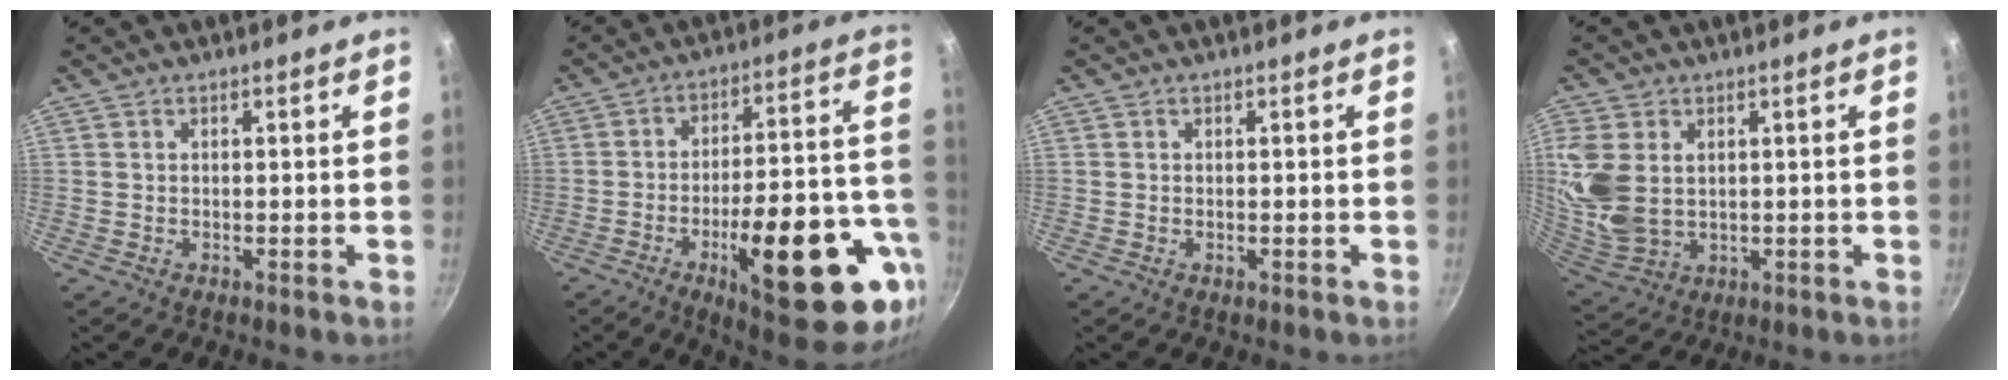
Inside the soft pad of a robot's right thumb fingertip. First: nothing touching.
{"total": 24.5, "force": [-8.8, 7.9, 21.5], "torque": [-0.270, 0.027, -0.120]}
{"total": 0.6, "force": [-0.2, 0.4, 0.5], "torque": [-0.007, 0.001, -0.002]}
{"total": 13.5, "force": [2.7, 9.5, 9.1], "torque": [-0.199, -0.015, 0.067]}